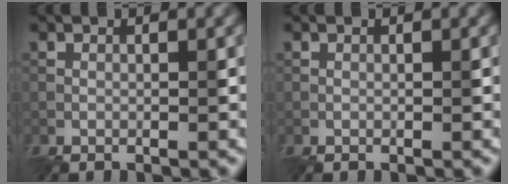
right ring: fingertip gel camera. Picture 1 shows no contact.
{"total": 0.0}